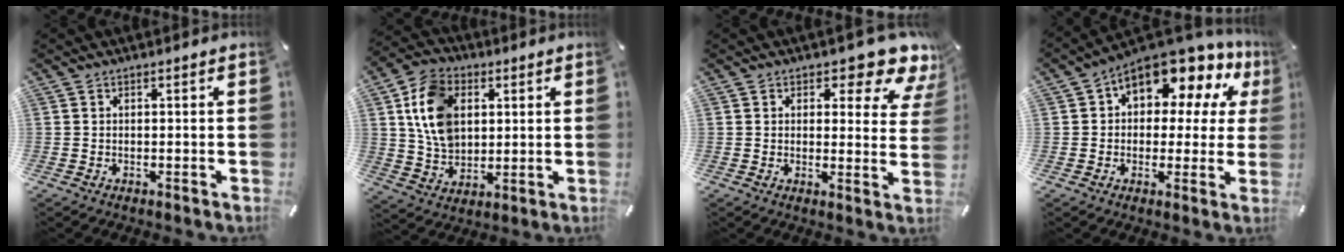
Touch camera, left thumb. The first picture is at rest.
{"total": 12.3, "force": [3.2, 9.5, 7.1], "torque": [-0.147, 0.009, 0.061]}
{"total": 8.3, "force": [6.0, 3.4, 4.7], "torque": [-0.043, -0.048, 0.097]}
{"total": 12.0, "force": [7.7, 6.4, 6.6], "torque": [-0.093, -0.069, 0.135]}